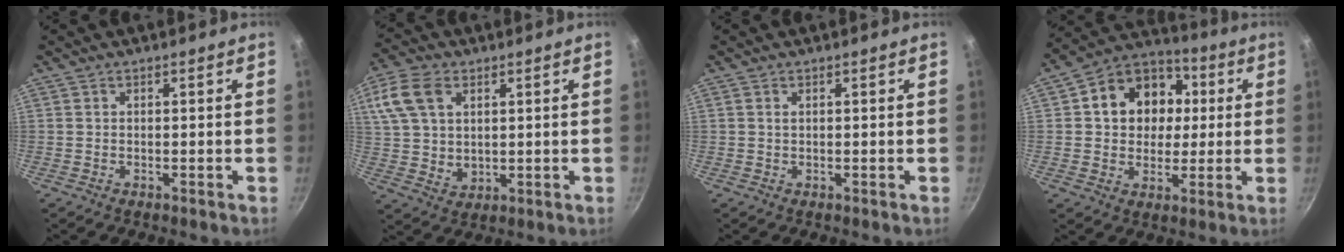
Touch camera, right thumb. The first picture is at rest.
{"total": 13.5, "force": [5.1, 9.2, 8.5], "torque": [-0.168, -0.002, 0.100]}
{"total": 0.5, "force": [0.2, 0.2, 0.4], "torque": [-0.008, 0.001, 0.005]}
{"total": 15.4, "force": [2.7, 12.6, 8.4], "torque": [-0.108, 0.022, 0.032]}